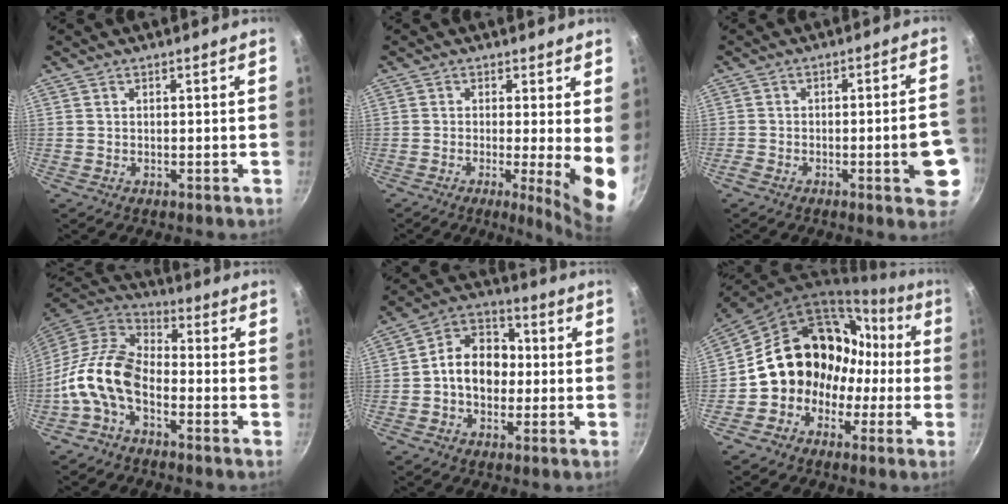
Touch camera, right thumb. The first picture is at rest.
{"total": 8.6, "force": [-0.7, 1.4, 8.5], "torque": [-0.106, -0.018, -0.010]}
{"total": 9.0, "force": [-3.1, 2.3, 8.2], "torque": [-0.096, 0.023, -0.039]}
{"total": 12.8, "force": [-4.4, 7.5, 9.4], "torque": [-0.169, 0.048, -0.104]}
{"total": 11.6, "force": [-0.5, 8.9, 7.4], "torque": [-0.073, 0.032, -0.027]}
{"total": 18.5, "force": [-1.5, 15.8, 9.4], "torque": [-0.098, 0.081, -0.020]}